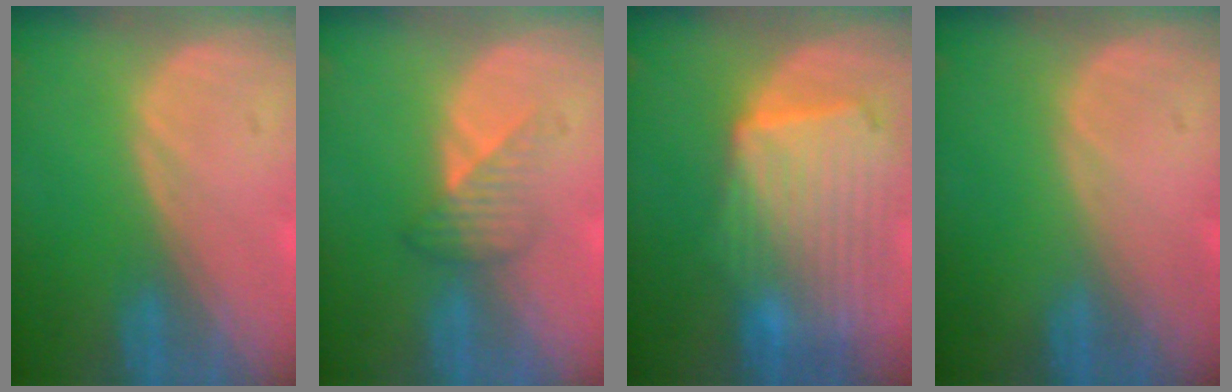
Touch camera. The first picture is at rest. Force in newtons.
{"total": 3.5, "press": 3.2, "slide": 1.4}
{"total": 10.7, "press": 9.3, "slide": 5.3}
{"total": 0.0}